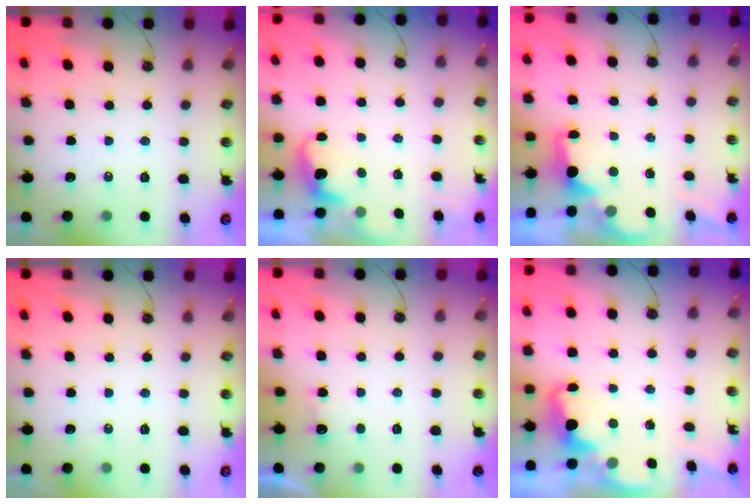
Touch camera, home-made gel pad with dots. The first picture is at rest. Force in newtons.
{"total": 1.4, "press": 1.2, "slide": 0.8}
{"total": 2.1, "press": 1.9, "slide": 0.8}
{"total": 0.0}
{"total": 2.0, "press": 1.8, "slide": 0.9}
{"total": 2.4, "press": 2.4, "slide": 0.5}